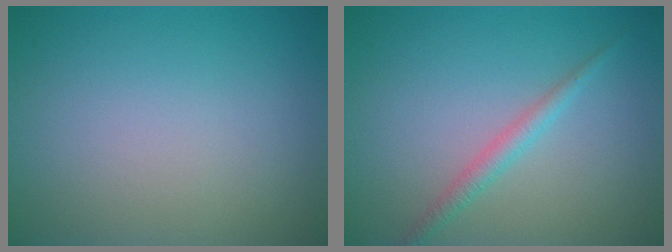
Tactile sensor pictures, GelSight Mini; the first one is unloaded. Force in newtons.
{"total": 1.7, "press": 1.7, "slide": 0.0}